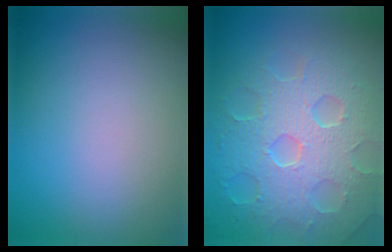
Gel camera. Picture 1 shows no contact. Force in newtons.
{"total": 8.8, "press": 6.2, "slide": 6.2}